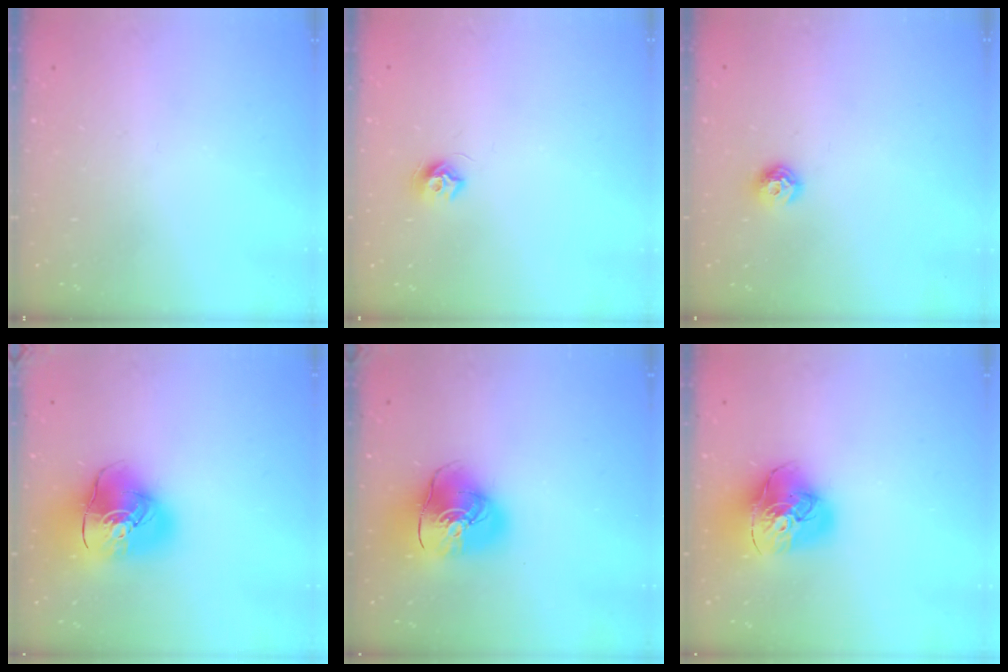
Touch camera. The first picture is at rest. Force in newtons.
{"total": 7.6, "press": 7.5, "slide": 0.5}
{"total": 7.0, "press": 6.9, "slide": 0.9}
{"total": 18.1, "press": 17.9, "slide": 2.7}
{"total": 14.7, "press": 14.5, "slide": 2.2}
{"total": 18.6, "press": 18.5, "slide": 2.0}